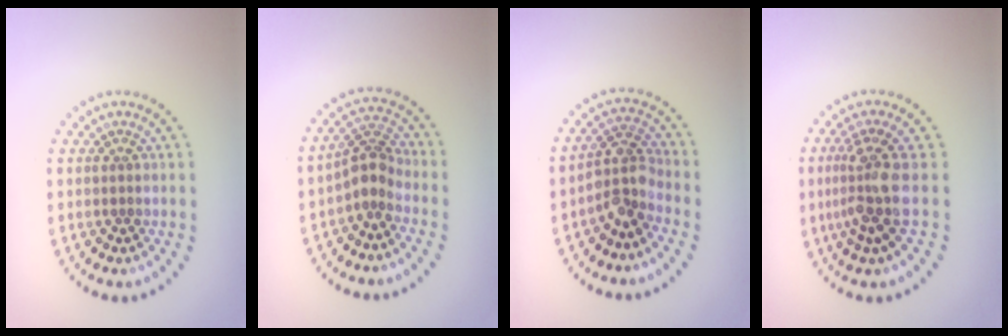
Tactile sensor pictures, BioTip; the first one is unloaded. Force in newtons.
{"total": 2.7, "press": 2.2, "slide": 1.7}
{"total": 3.3, "press": 2.4, "slide": 2.2}
{"total": 3.5, "press": 2.6, "slide": 2.4}